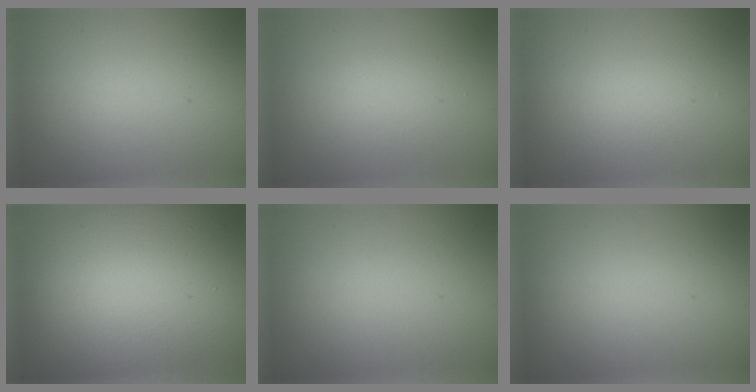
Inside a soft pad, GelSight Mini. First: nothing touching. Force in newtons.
{"total": 1.7, "press": 1.7, "slide": 0.0}
{"total": 1.2, "press": 1.2, "slide": 0.0}
{"total": 15.7, "press": 15.7, "slide": 1.3}
{"total": 0.0}
{"total": 0.0}